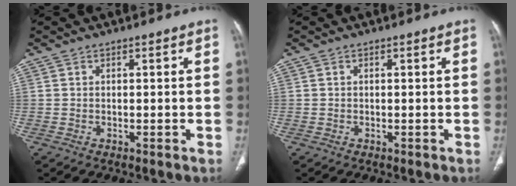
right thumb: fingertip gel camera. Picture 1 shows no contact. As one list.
[{"total": 0.0}]